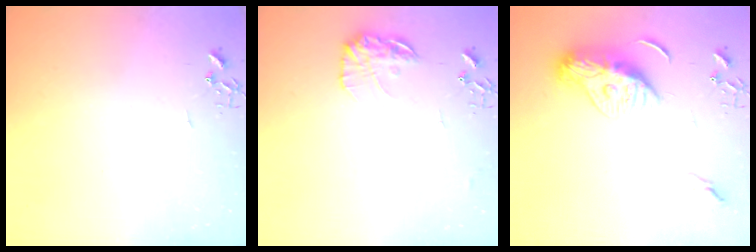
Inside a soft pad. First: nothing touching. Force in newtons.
{"total": 12.1, "press": 12.1, "slide": 0.5}
{"total": 11.6, "press": 11.6, "slide": 0.9}